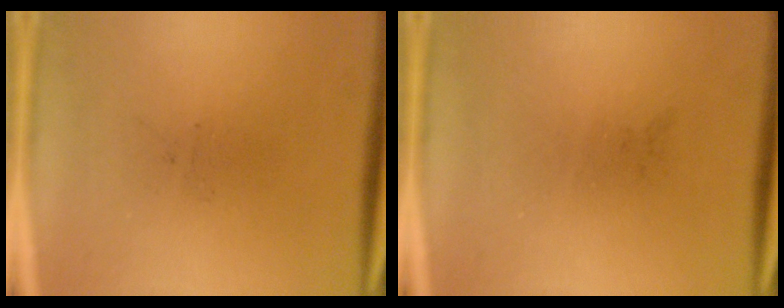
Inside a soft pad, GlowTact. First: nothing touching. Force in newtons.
{"total": 0.0}